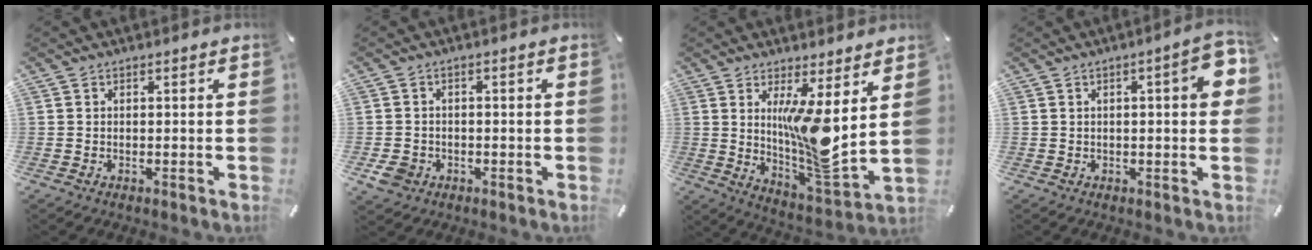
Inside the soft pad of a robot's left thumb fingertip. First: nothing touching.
{"total": 4.4, "force": [-1.8, 3.7, 1.7], "torque": [-0.046, 0.002, -0.035]}
{"total": 14.7, "force": [3.5, 3.5, 13.9], "torque": [-0.236, -0.058, 0.053]}
{"total": 8.1, "force": [1.2, 2.0, 7.7], "torque": [-0.104, -0.006, 0.018]}